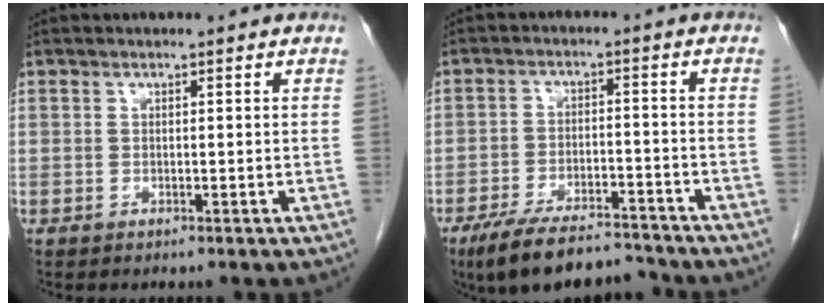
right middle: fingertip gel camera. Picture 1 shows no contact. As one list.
[{"total": 11.0, "force": [-9.5, 2.9, 4.9], "torque": [-0.082, -0.004, -0.154]}]